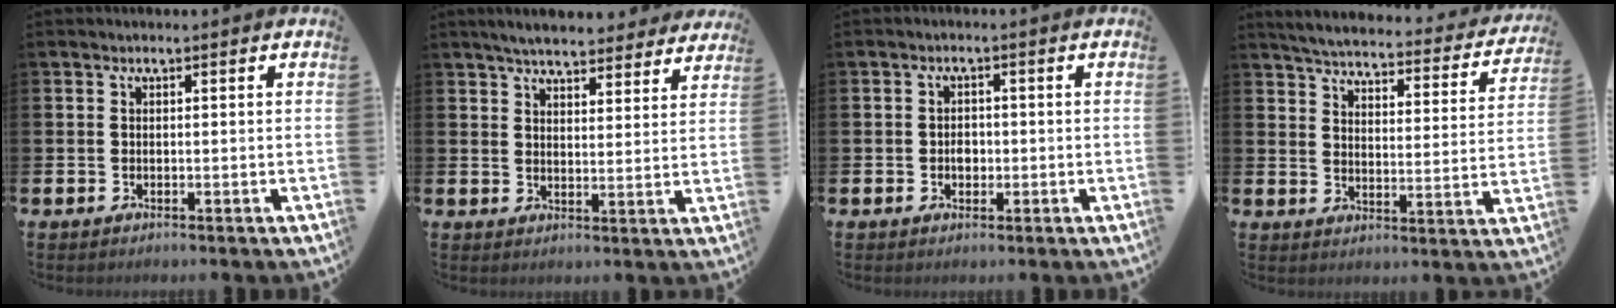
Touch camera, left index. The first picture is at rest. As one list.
[{"total": 5.8, "force": [5.6, 0.9, 1.2], "torque": [-0.032, -0.029, 0.098]}, {"total": 1.8, "force": [-0.3, 1.5, 1.1], "torque": [-0.002, -0.001, -0.011]}, {"total": 4.5, "force": [4.3, 0.7, 1.3], "torque": [-0.054, -0.035, 0.068]}]